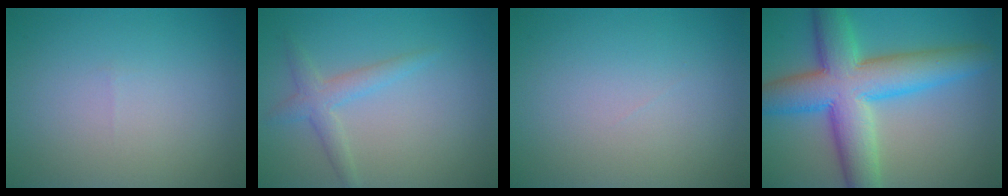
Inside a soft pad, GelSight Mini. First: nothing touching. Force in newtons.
{"total": 2.2, "press": 2.2, "slide": 0.1}
{"total": 0.0}
{"total": 10.4, "press": 10.4, "slide": 0.3}